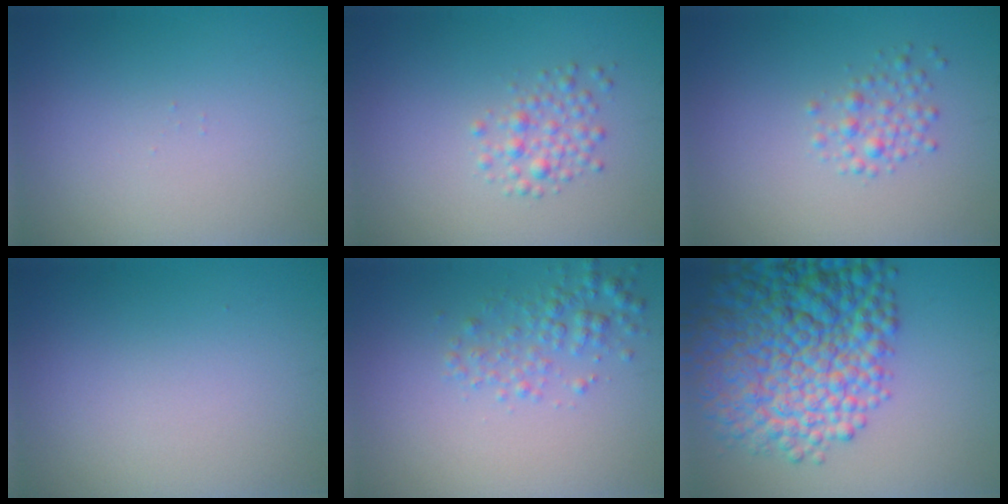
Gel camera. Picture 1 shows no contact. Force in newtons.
{"total": 2.1, "press": 2.1, "slide": 0.1}
{"total": 1.8, "press": 1.8, "slide": 0.0}
{"total": 0.0}
{"total": 2.5, "press": 2.5, "slide": 0.1}
{"total": 12.8, "press": 12.8, "slide": 0.4}